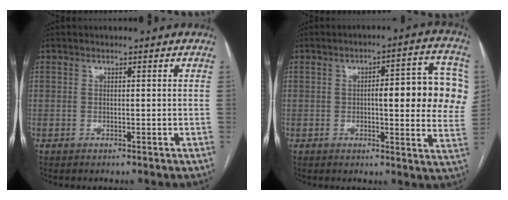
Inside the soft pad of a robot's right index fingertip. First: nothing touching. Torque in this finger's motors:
{"motor_torque": [0.55, 0.12, 0.32, 0.10]}